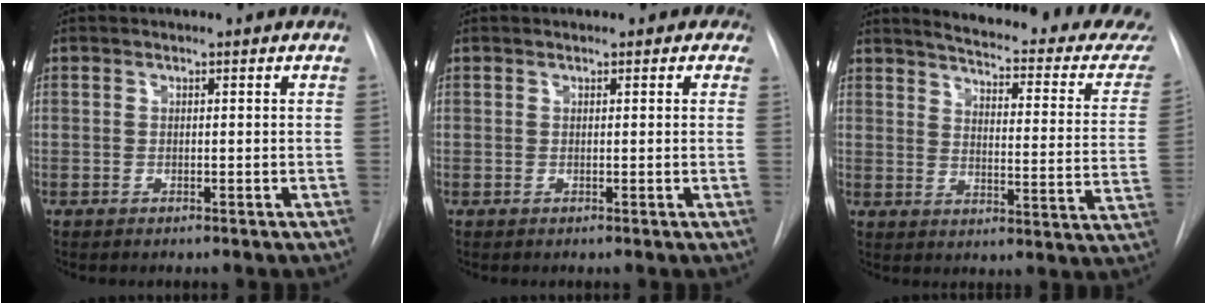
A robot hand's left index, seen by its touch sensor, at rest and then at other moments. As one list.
[{"total": 1.8, "force": [1.3, 1.2, 0.3], "torque": [0.016, 0.000, 0.005]}, {"total": 24.1, "force": [22.4, 2.3, 8.5], "torque": [-0.109, -0.100, 0.254]}]